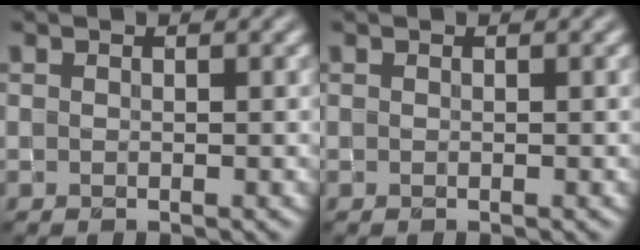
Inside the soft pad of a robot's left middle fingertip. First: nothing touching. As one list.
[{"total": 0.0}]